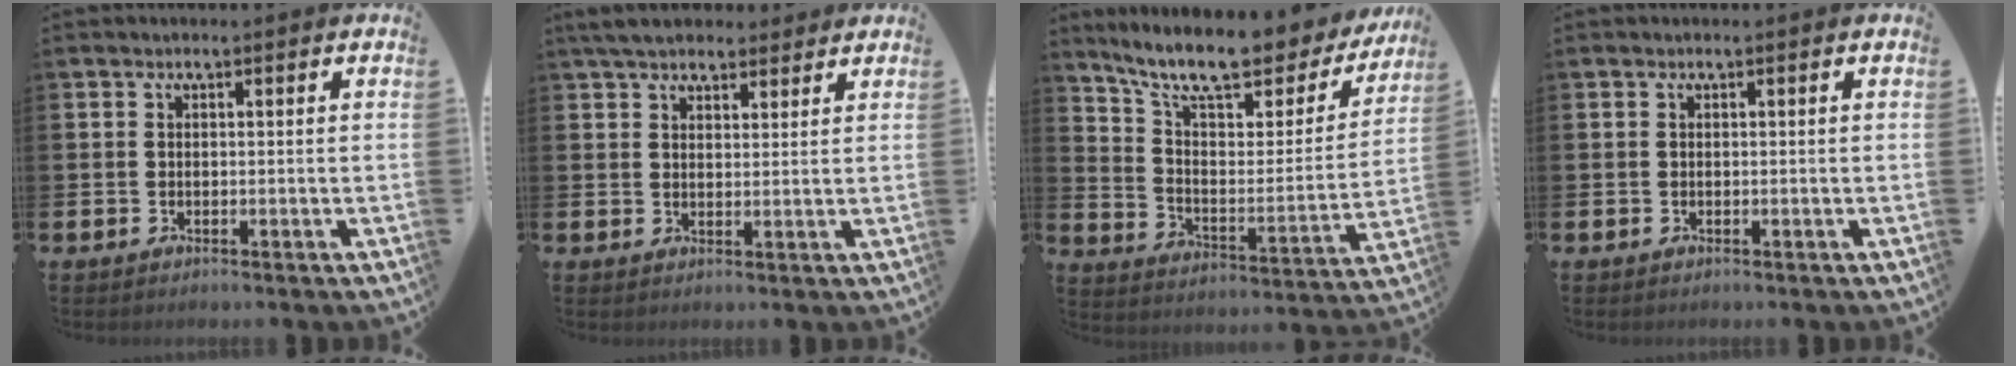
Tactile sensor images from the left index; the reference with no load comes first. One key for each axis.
{"total": 5.3, "fx": 4.9, "fy": 1.7, "fz": 1.2, "tx": -0.030, "ty": -0.013, "tz": 0.090}
{"total": 11.2, "fx": 9.5, "fy": 3.0, "fz": 5.1, "tx": -0.120, "ty": -0.064, "tz": 0.160}
{"total": 0.0}